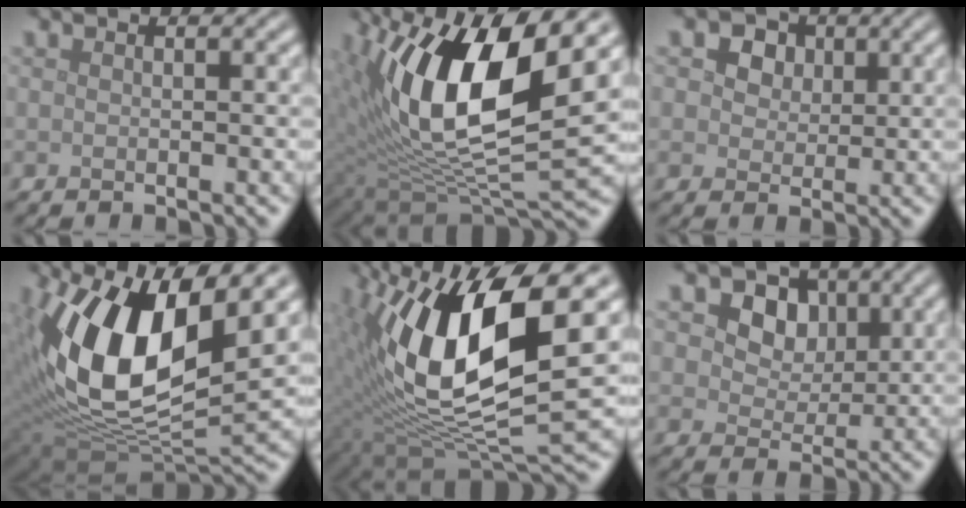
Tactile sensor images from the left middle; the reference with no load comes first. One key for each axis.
{"total": 14.2, "fx": 4.4, "fy": 5.1, "fz": 12.5, "tx": -0.225, "ty": 0.002, "tz": 0.076}
{"total": 7.1, "fx": 3.8, "fy": 4.9, "fz": 3.5, "tx": -0.061, "ty": 0.015, "tz": 0.037}
{"total": 14.4, "fx": 3.9, "fy": 6.9, "fz": 12.0, "tx": -0.228, "ty": -0.002, "tz": 0.066}
{"total": 13.8, "fx": 2.8, "fy": 5.1, "fz": 12.5, "tx": -0.238, "ty": -0.009, "tz": 0.054}
{"total": 6.9, "fx": 3.3, "fy": 5.1, "fz": 3.3, "tx": -0.076, "ty": -0.003, "tz": 0.058}